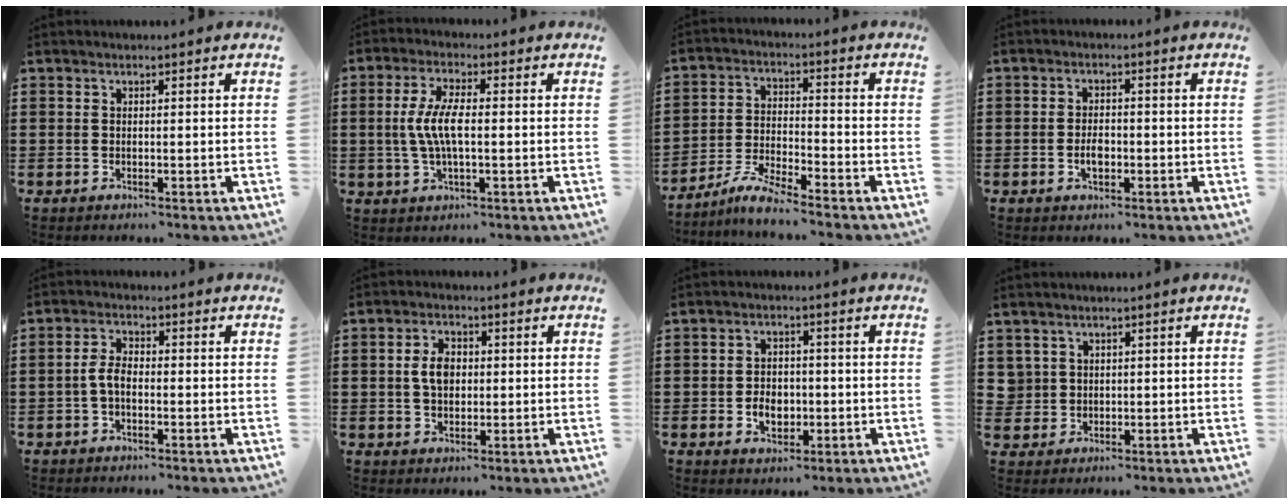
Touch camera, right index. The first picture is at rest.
{"total": 6.3, "force": [-0.4, 2.0, 6.0], "torque": [-0.136, -0.004, -0.017]}
{"total": 5.3, "force": [-5.0, 0.2, 1.9], "torque": [-0.053, -0.007, -0.101]}
{"total": 2.8, "force": [-0.8, 1.5, 2.3], "torque": [-0.043, 0.003, -0.014]}
{"total": 3.4, "force": [-1.0, 1.7, 2.8], "torque": [-0.074, -0.001, -0.026]}
{"total": 4.2, "force": [0.3, 2.7, 3.2], "torque": [-0.068, 0.012, 0.004]}
{"total": 4.0, "force": [-0.9, 3.0, 2.4], "torque": [-0.043, 0.002, -0.019]}
{"total": 2.4, "force": [0.6, 2.3, 0.2], "torque": [-0.015, 0.011, 0.010]}